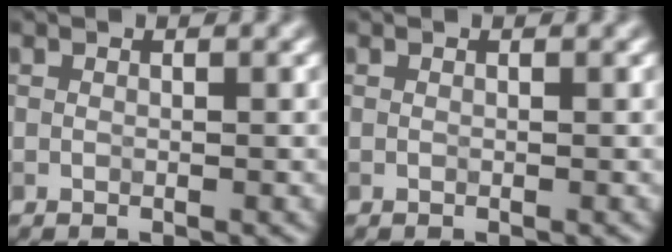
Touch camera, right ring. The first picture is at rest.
{"total": 0.0}